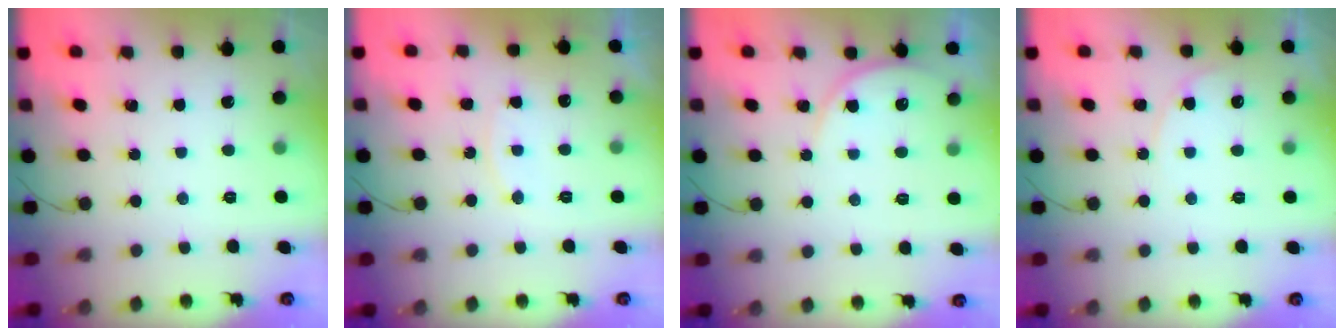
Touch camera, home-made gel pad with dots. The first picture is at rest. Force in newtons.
{"total": 8.4, "press": 8.4, "slide": 0.4}
{"total": 5.6, "press": 5.6, "slide": 0.4}
{"total": 5.6, "press": 5.6, "slide": 0.2}